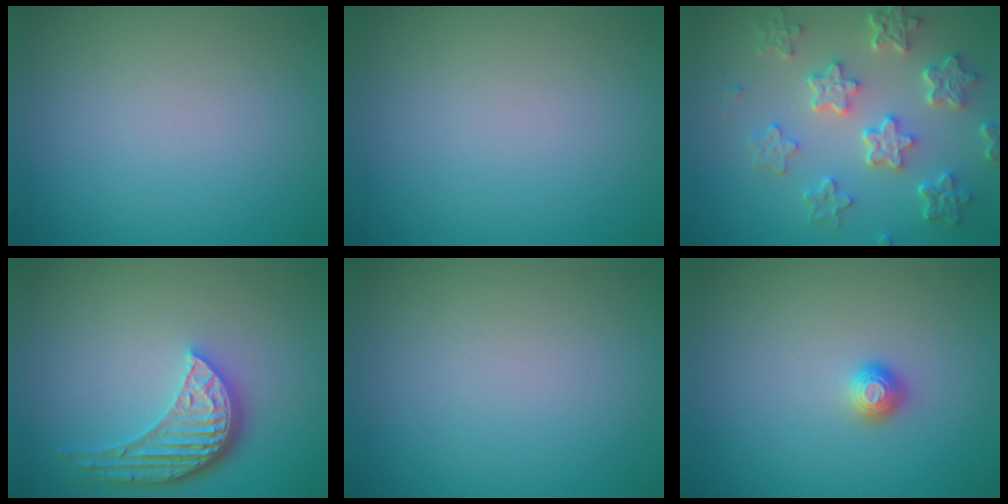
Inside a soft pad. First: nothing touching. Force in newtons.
{"total": 0.0}
{"total": 6.1, "press": 4.7, "slide": 3.9}
{"total": 5.3, "press": 3.9, "slide": 3.5}
{"total": 0.0}
{"total": 1.1, "press": 1.0, "slide": 0.4}